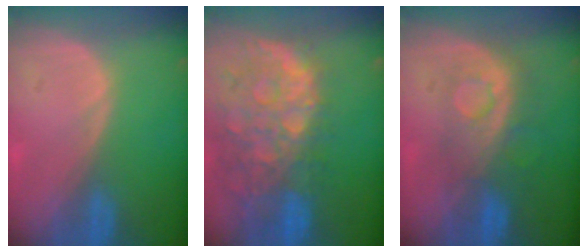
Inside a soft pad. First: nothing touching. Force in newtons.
{"total": 13.6, "press": 11.1, "slide": 7.9}
{"total": 7.8, "press": 7.5, "slide": 2.0}